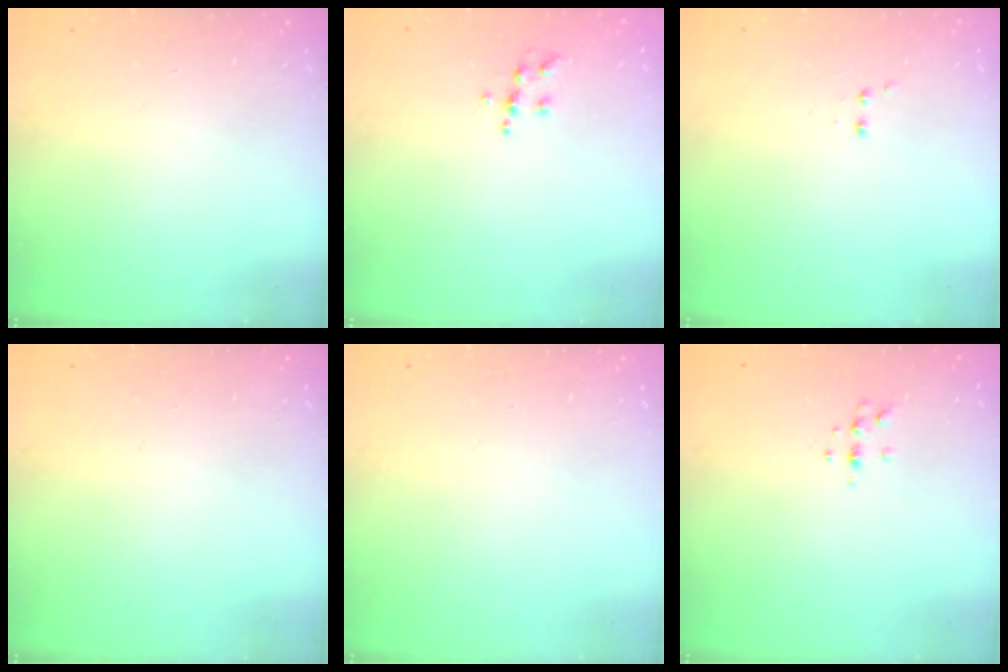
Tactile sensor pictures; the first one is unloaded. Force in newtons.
{"total": 5.9, "press": 5.9, "slide": 0.5}
{"total": 2.0, "press": 1.8, "slide": 0.9}
{"total": 0.0}
{"total": 0.0}
{"total": 3.8, "press": 3.8, "slide": 0.7}